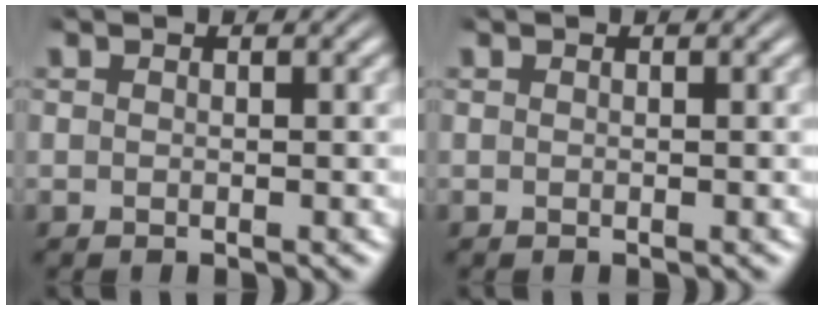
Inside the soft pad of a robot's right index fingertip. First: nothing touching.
{"total": 0.0}